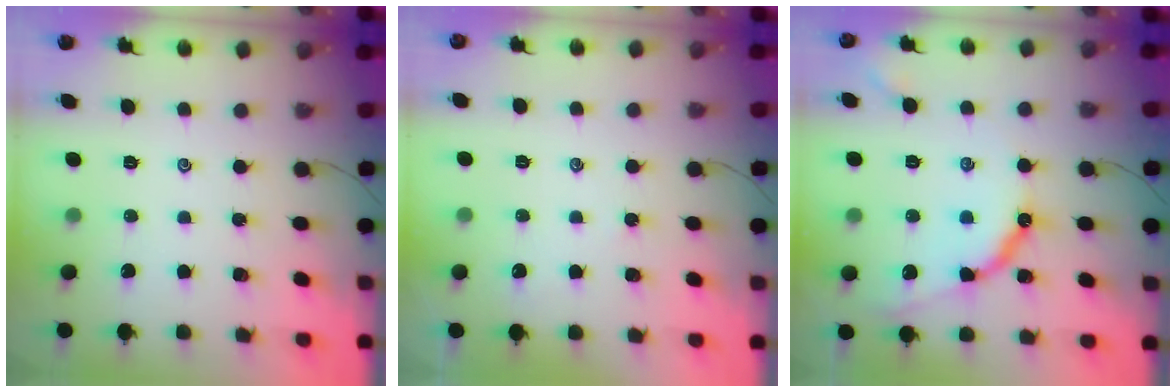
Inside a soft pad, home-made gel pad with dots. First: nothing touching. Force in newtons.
{"total": 1.7, "press": 1.6, "slide": 0.4}
{"total": 10.4, "press": 10.4, "slide": 0.8}